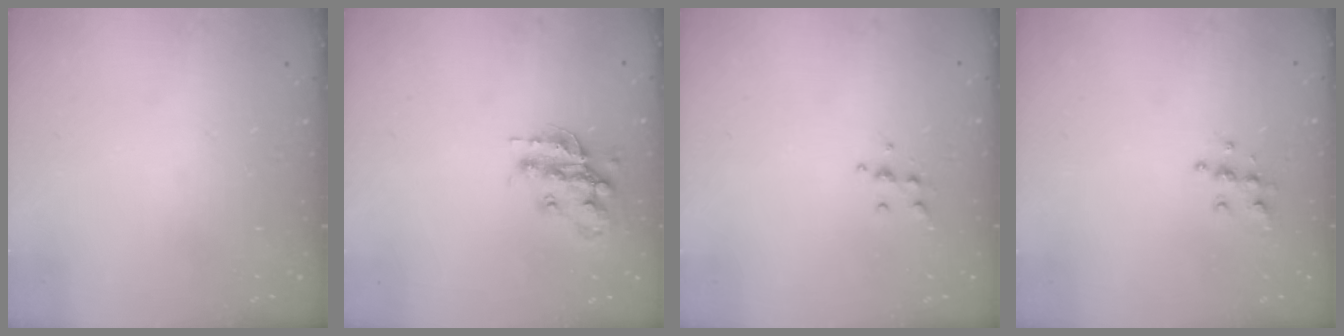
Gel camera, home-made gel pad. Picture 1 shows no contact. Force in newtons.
{"total": 15.4, "press": 15.4, "slide": 1.0}
{"total": 5.0, "press": 4.8, "slide": 1.0}
{"total": 5.9, "press": 5.9, "slide": 0.2}